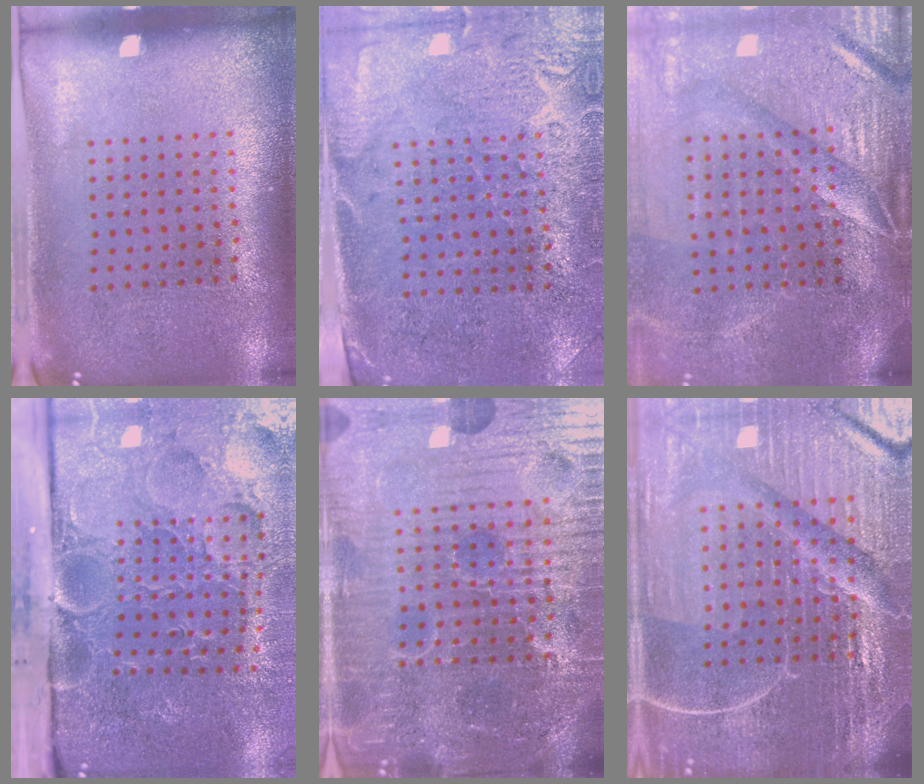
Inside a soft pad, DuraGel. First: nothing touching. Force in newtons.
{"total": 2.7, "press": 2.4, "slide": 1.2}
{"total": 4.6, "press": 3.9, "slide": 2.4}
{"total": 5.2, "press": 4.1, "slide": 3.2}
{"total": 7.1, "press": 6.4, "slide": 3.2}
{"total": 7.1, "press": 6.2, "slide": 3.4}